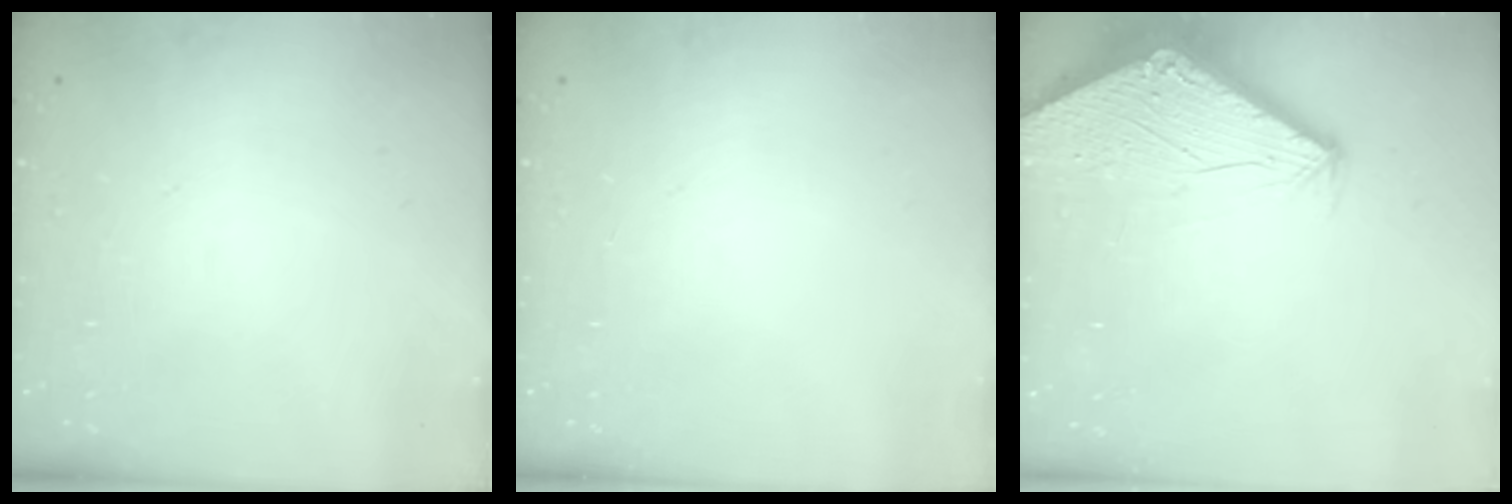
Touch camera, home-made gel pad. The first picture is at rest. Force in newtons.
{"total": 0.0}
{"total": 2.8, "press": 2.8, "slide": 0.1}